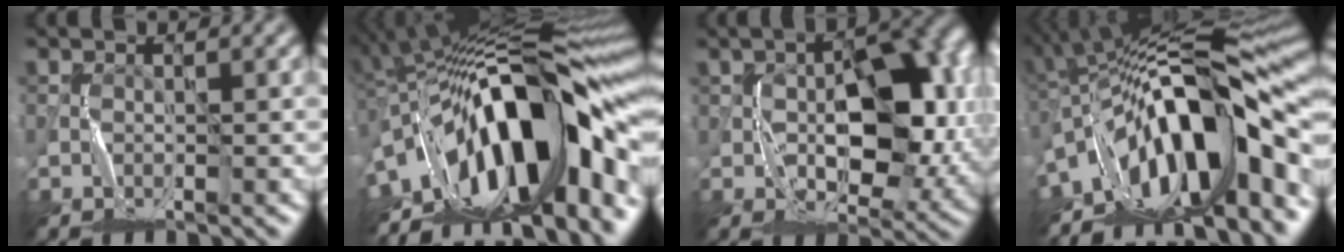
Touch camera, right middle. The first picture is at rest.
{"total": 16.0, "force": [-5.0, 6.8, 13.6], "torque": [-0.169, 0.040, -0.110]}
{"total": 10.5, "force": [-0.7, 5.8, 8.7], "torque": [-0.120, 0.008, -0.010]}
{"total": 14.5, "force": [-5.2, 5.4, 12.4], "torque": [-0.170, 0.029, -0.096]}